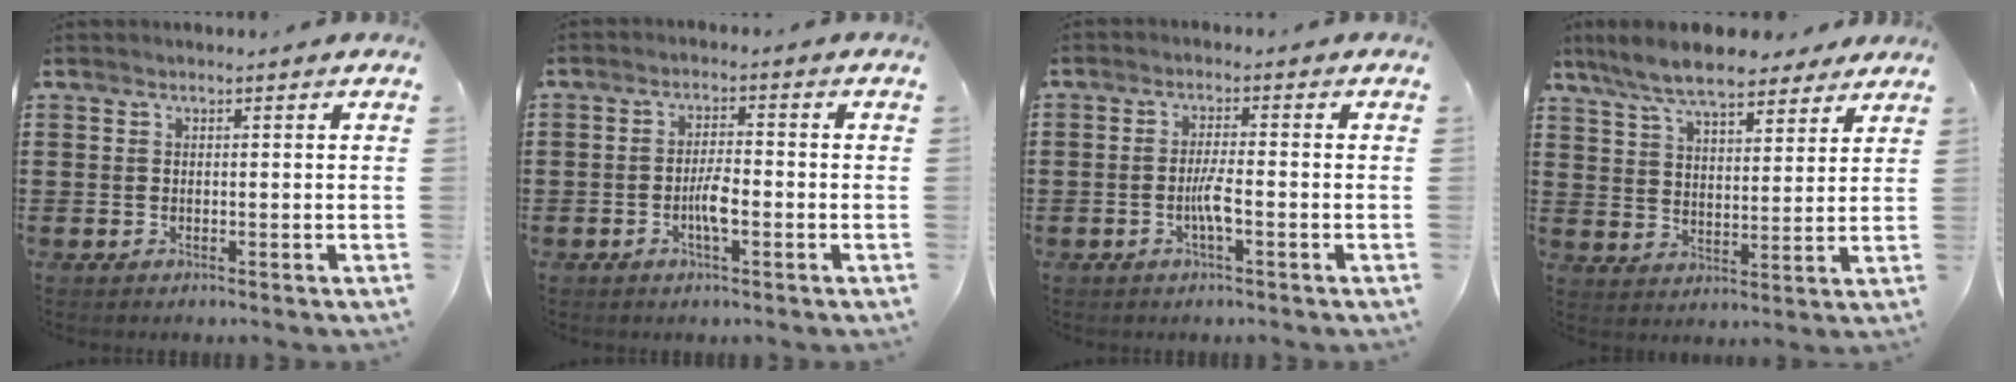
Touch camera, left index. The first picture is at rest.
{"total": 4.1, "force": [-1.2, 1.0, 3.8], "torque": [-0.079, 0.000, -0.026]}
{"total": 3.7, "force": [-1.1, 0.4, 3.5], "torque": [-0.076, -0.005, -0.025]}
{"total": 9.1, "force": [7.9, 1.9, 3.9], "torque": [-0.104, -0.020, 0.146]}